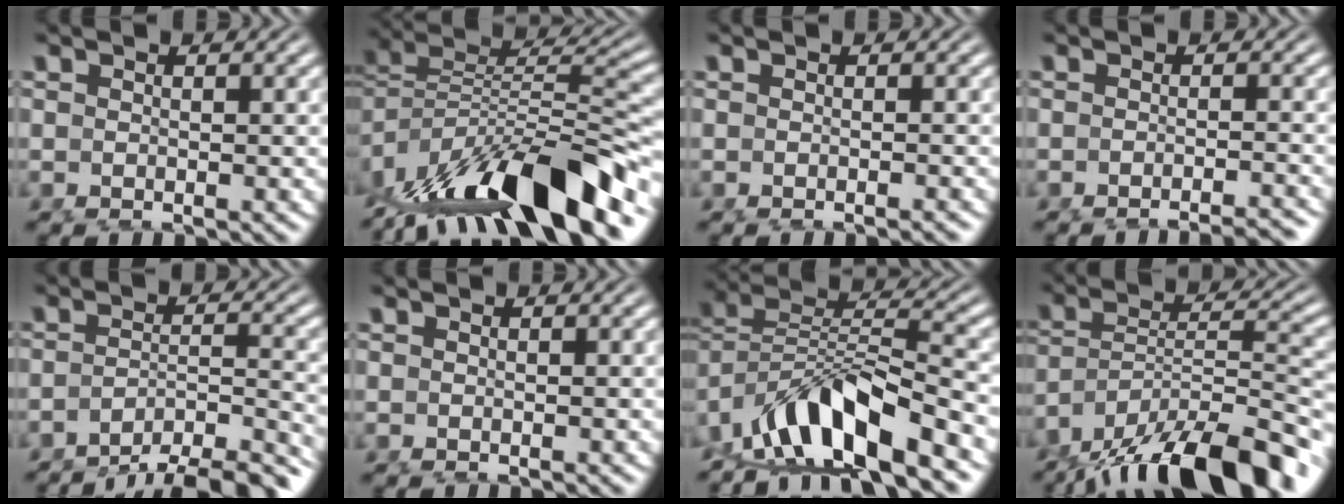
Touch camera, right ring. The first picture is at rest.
{"total": 12.9, "force": [-4.7, 7.1, 9.7], "torque": [-0.180, -0.036, -0.057]}
{"total": 0.9, "force": [-0.8, -0.3, 0.3], "torque": [-0.005, 0.001, -0.012]}
{"total": 5.2, "force": [-5.0, 0.4, 1.4], "torque": [-0.007, -0.007, -0.074]}
{"total": 10.6, "force": [-8.4, 4.2, 5.0], "torque": [-0.065, -0.038, -0.117]}
{"total": 0.0}
{"total": 8.7, "force": [-3.5, 5.0, 6.3], "torque": [-0.127, -0.026, -0.050]}
{"total": 13.0, "force": [-7.5, 7.7, 7.4], "torque": [-0.147, -0.039, -0.114]}